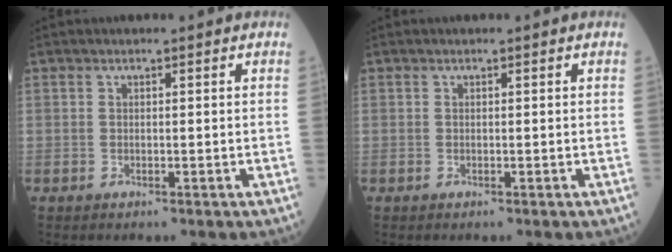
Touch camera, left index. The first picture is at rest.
{"total": 0.0}